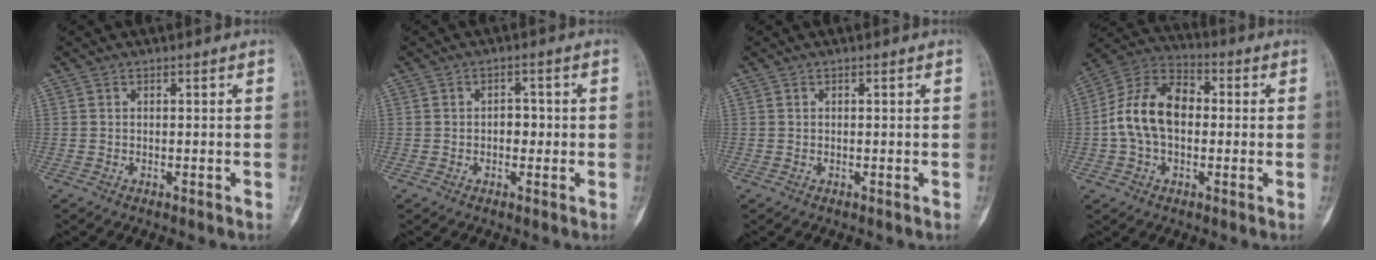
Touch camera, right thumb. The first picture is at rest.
{"total": 3.0, "force": [-0.4, 2.3, 1.9], "torque": [-0.003, 0.011, -0.011]}
{"total": 0.0}
{"total": 13.9, "force": [-0.3, 9.4, 10.3], "torque": [-0.179, 0.037, -0.016]}